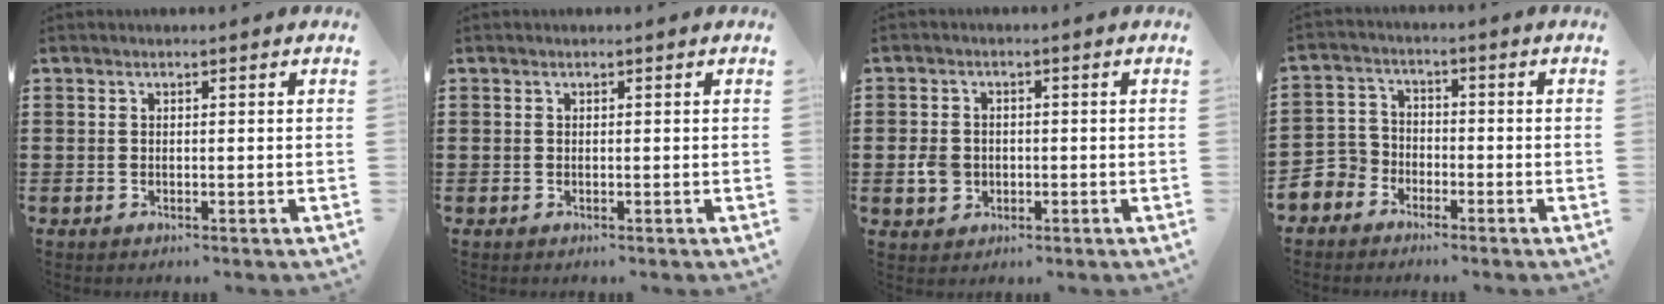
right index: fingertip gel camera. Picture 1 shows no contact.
{"total": 0.0}
{"total": 3.7, "force": [-0.7, 3.1, 1.9], "torque": [-0.047, 0.005, -0.015]}
{"total": 4.3, "force": [-3.0, 3.1, 0.3], "torque": [-0.049, -0.005, -0.072]}